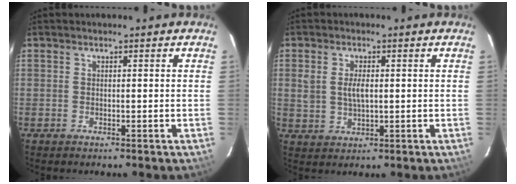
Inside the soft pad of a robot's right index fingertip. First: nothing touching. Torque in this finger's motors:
{"motor_torque": [-0.11, 0.03, 0.05, 0.05]}